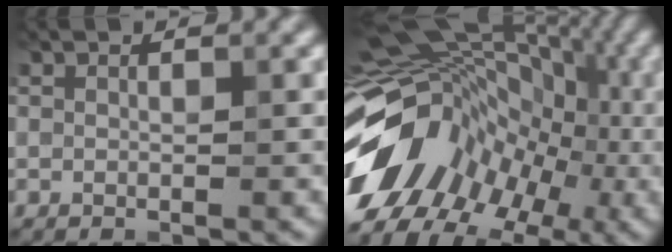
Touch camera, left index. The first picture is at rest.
{"total": 14.2, "force": [-3.6, 10.5, 8.9], "torque": [-0.162, 0.010, -0.068]}